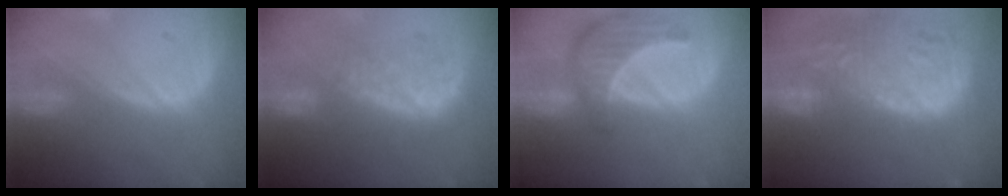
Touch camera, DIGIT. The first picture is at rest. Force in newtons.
{"total": 8.5, "press": 8.4, "slide": 0.9}
{"total": 8.8, "press": 8.0, "slide": 3.5}
{"total": 16.0, "press": 13.2, "slide": 9.0}